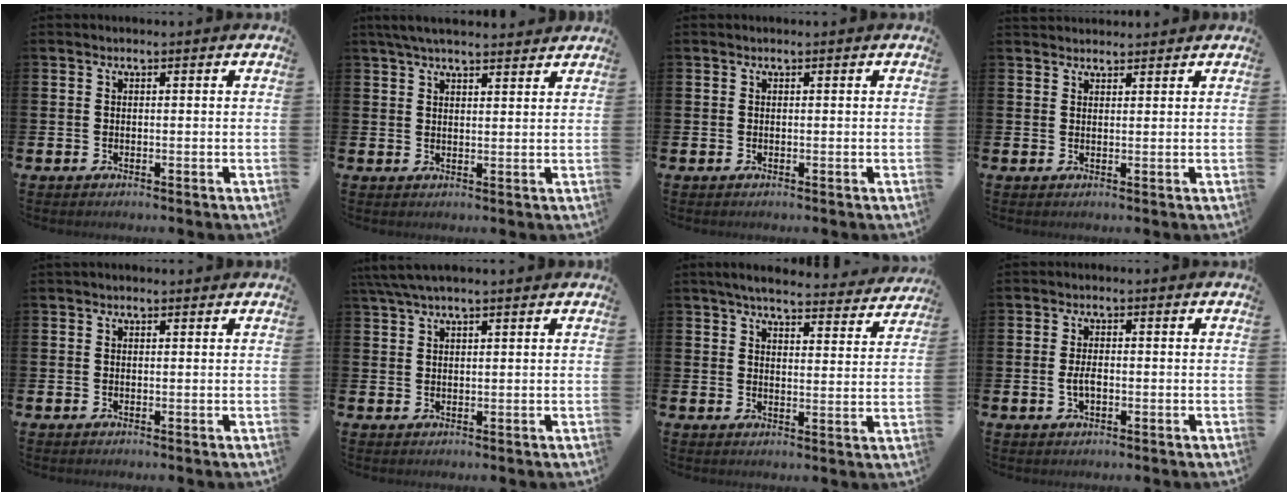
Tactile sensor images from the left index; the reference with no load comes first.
{"total": 4.2, "force": [3.9, 0.7, 1.5], "torque": [-0.037, -0.007, 0.072]}
{"total": 0.0}
{"total": 1.9, "force": [1.8, 0.6, 0.0], "torque": [0.007, -0.007, 0.032]}
{"total": 1.5, "force": [1.4, 0.5, 0.2], "torque": [0.006, -0.001, 0.024]}
{"total": 3.4, "force": [2.7, 0.4, 2.0], "torque": [-0.050, 0.003, 0.052]}
{"total": 5.3, "force": [4.9, 0.7, 1.7], "torque": [-0.039, -0.031, 0.083]}
{"total": 2.3, "force": [-0.3, 1.2, 2.0], "torque": [-0.032, 0.001, -0.007]}